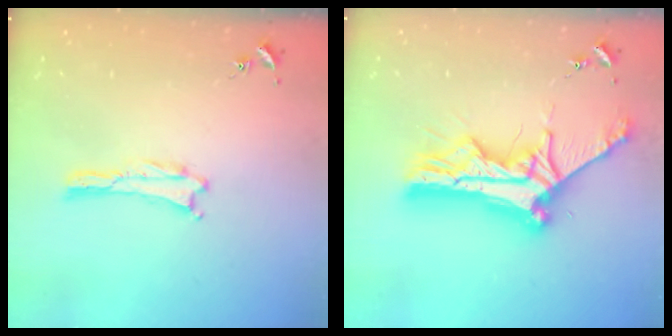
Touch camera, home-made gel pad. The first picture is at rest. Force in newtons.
{"total": 11.9, "press": 11.9, "slide": 1.0}